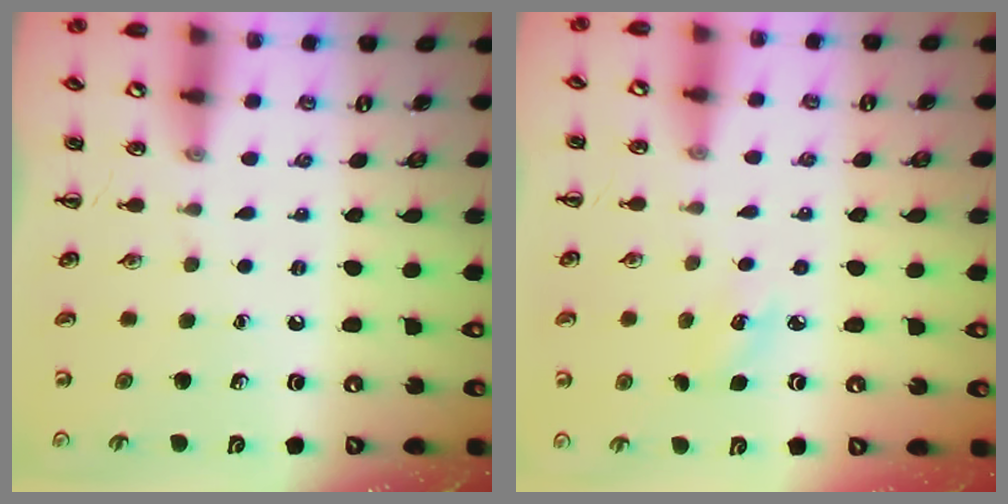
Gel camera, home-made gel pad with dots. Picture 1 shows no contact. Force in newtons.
{"total": 4.2, "press": 4.0, "slide": 1.1}